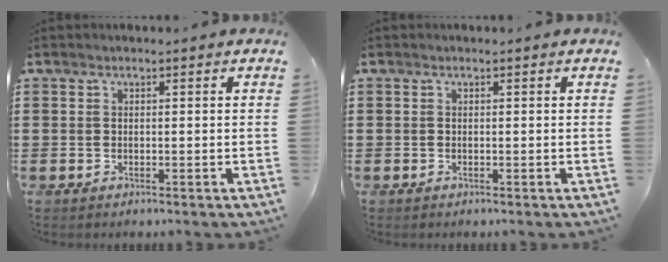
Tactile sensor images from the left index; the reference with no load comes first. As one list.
[{"total": 0.0}]